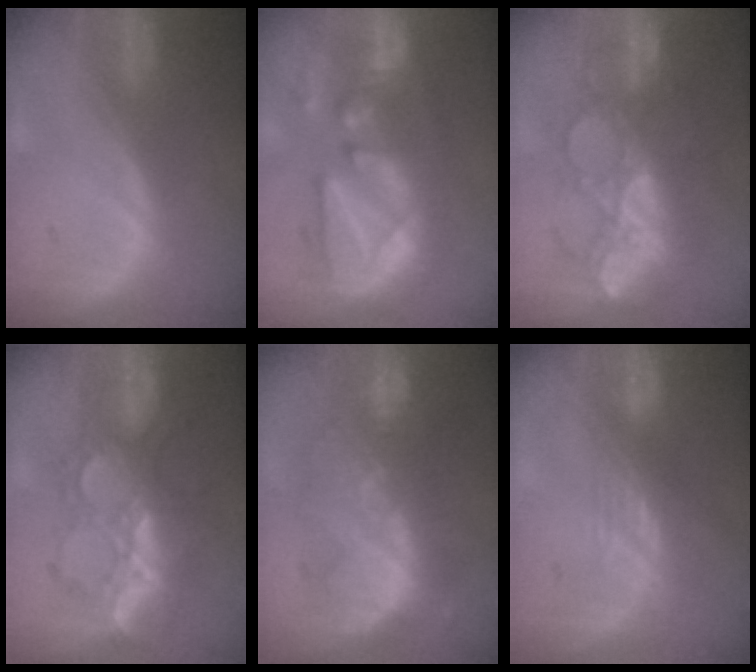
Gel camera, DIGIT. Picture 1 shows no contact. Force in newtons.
{"total": 10.4, "press": 10.2, "slide": 2.3}
{"total": 9.1, "press": 8.9, "slide": 2.0}
{"total": 8.9, "press": 8.3, "slide": 3.3}
{"total": 9.1, "press": 9.1, "slide": 0.6}
{"total": 3.0, "press": 2.6, "slide": 1.5}